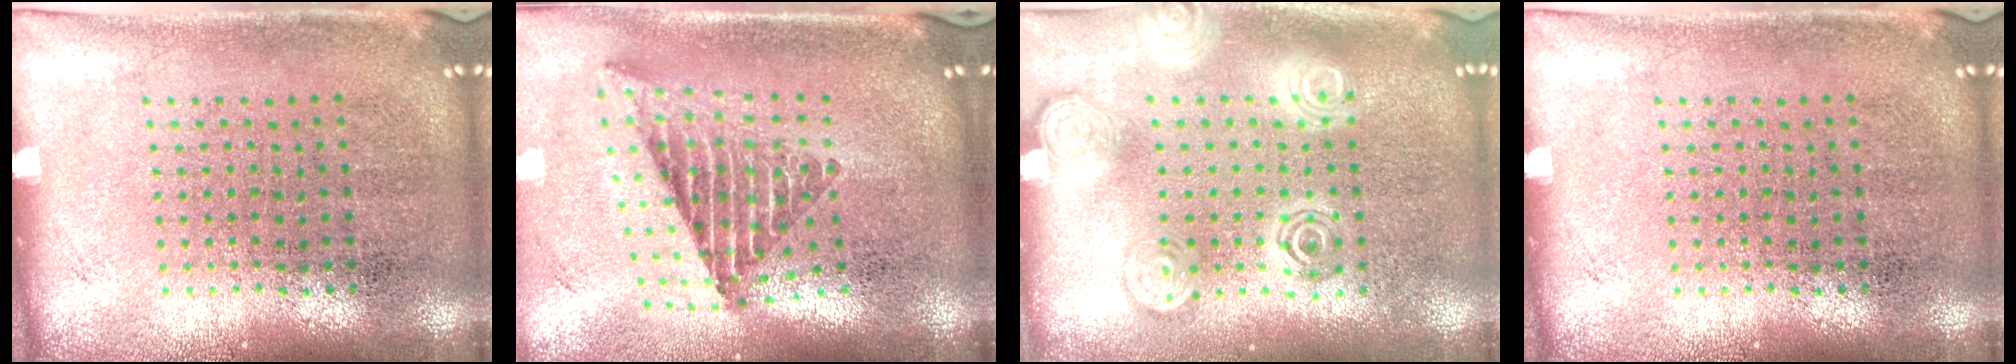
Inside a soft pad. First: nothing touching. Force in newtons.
{"total": 2.4, "press": 1.7, "slide": 1.8}
{"total": 1.8, "press": 1.8, "slide": 0.2}
{"total": 0.0}